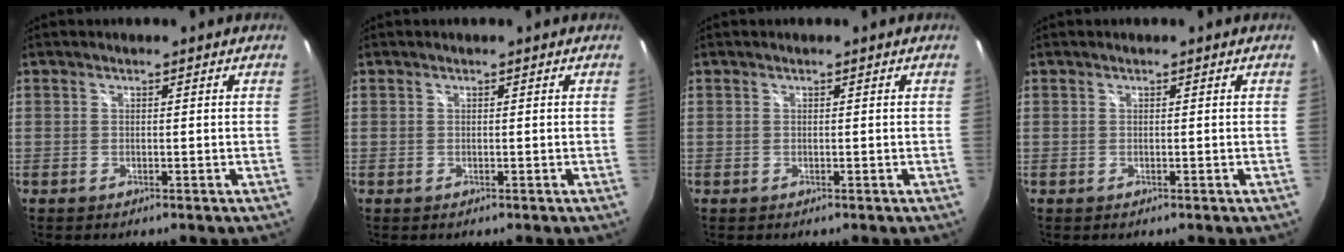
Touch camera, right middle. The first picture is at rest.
{"total": 0.0}
{"total": 0.0}
{"total": 0.0}